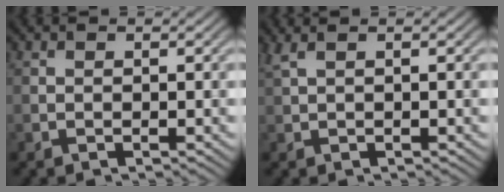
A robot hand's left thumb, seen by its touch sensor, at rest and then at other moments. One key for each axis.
{"total": 1.7, "fx": 1.1, "fy": 0.3, "fz": 1.3, "tx": -0.034, "ty": 0.009, "tz": 0.023}